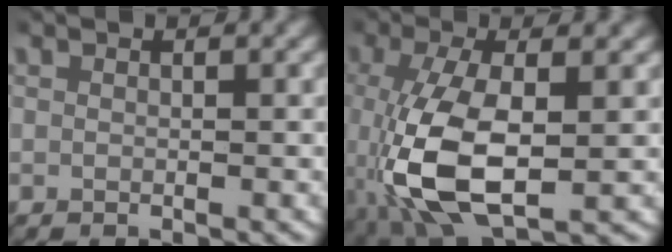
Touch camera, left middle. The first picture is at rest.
{"total": 9.4, "force": [-1.6, 4.7, 8.0], "torque": [-0.195, -0.035, 0.000]}